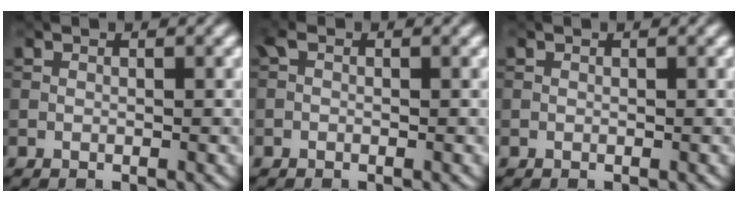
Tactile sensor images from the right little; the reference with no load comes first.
{"total": 0.6, "force": [-0.3, 0.3, 0.5], "torque": [-0.013, 0.002, -0.007]}
{"total": 0.0}